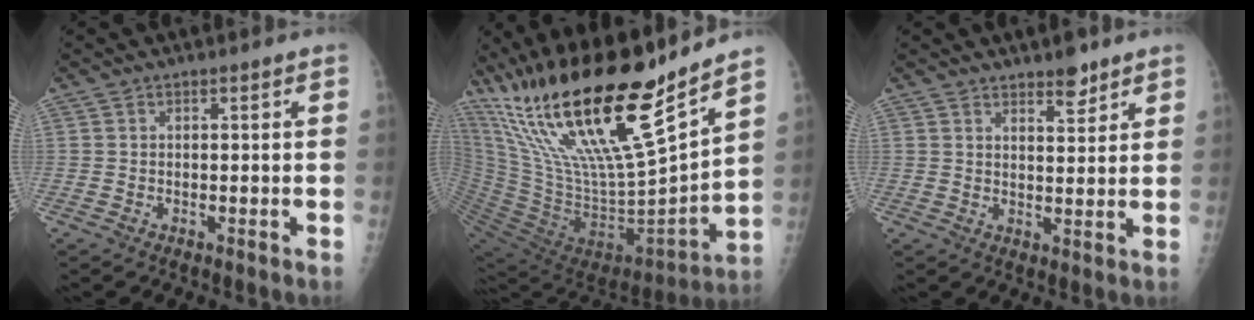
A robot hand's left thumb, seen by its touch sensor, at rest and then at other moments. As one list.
[{"total": 32.1, "force": [21.3, 7.2, 22.9], "torque": [-0.403, -0.081, 0.384]}, {"total": 4.3, "force": [3.3, 1.6, 2.4], "torque": [-0.021, -0.023, 0.050]}]